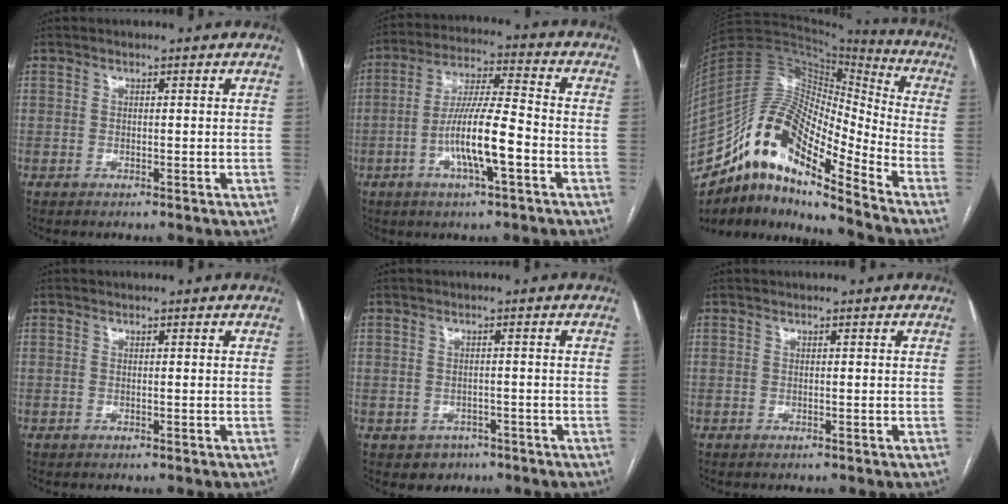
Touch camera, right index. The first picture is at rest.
{"total": 11.4, "force": [-3.6, 1.3, 10.7], "torque": [-0.202, 0.004, -0.066]}
{"total": 19.2, "force": [-13.0, 4.5, 13.3], "torque": [-0.250, 0.034, -0.232]}
{"total": 0.0}
{"total": 3.2, "force": [-1.6, 2.7, 0.4], "torque": [-0.003, 0.009, -0.014]}
{"total": 0.0}